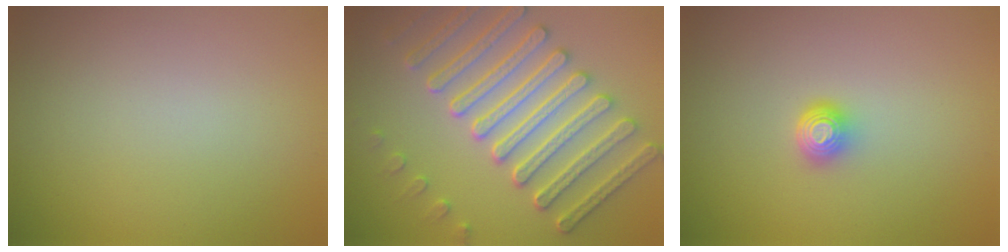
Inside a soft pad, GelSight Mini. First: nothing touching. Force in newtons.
{"total": 6.7, "press": 6.1, "slide": 2.7}
{"total": 1.6, "press": 1.2, "slide": 1.1}